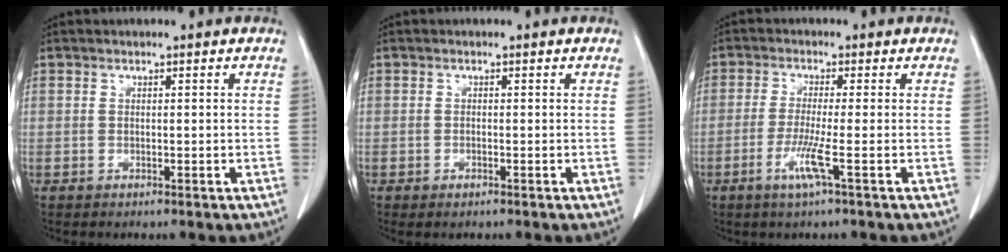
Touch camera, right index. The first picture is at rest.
{"total": 1.0, "force": [-0.7, 0.3, 0.7], "torque": [-0.011, -0.002, -0.006]}
{"total": 4.6, "force": [-1.8, -0.7, 4.2], "torque": [-0.089, -0.014, -0.041]}